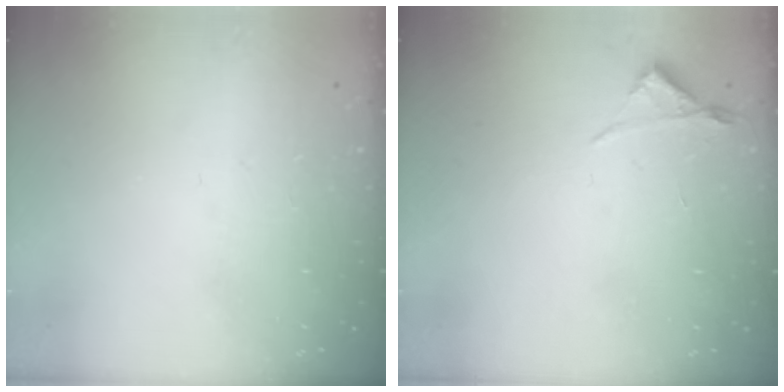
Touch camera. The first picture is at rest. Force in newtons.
{"total": 3.0, "press": 2.9, "slide": 0.5}